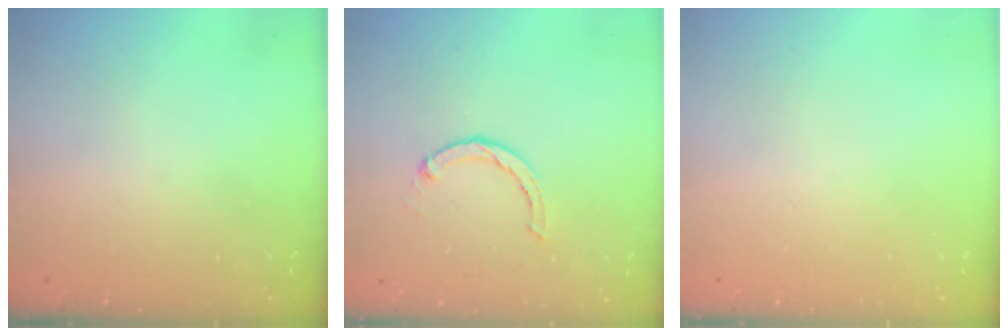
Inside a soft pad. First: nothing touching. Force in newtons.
{"total": 2.4, "press": 2.4, "slide": 0.4}
{"total": 0.0}